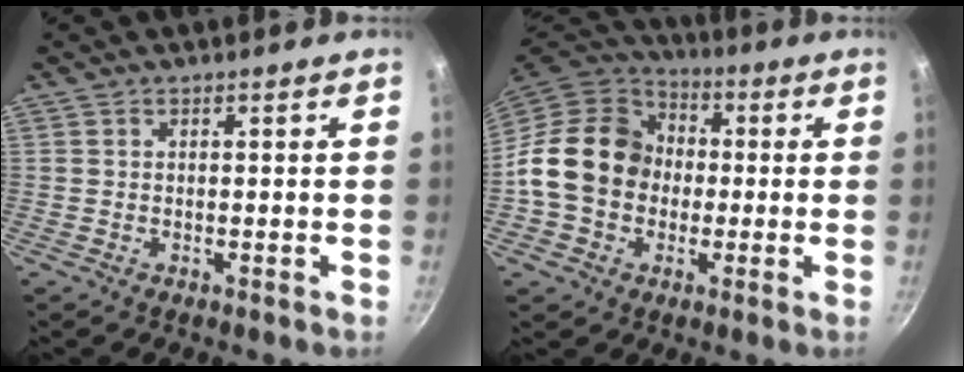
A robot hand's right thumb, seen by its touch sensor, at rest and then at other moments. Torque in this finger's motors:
{"motor_torque": [0.76, 3.04, 1.04, -0.86, 0.53]}